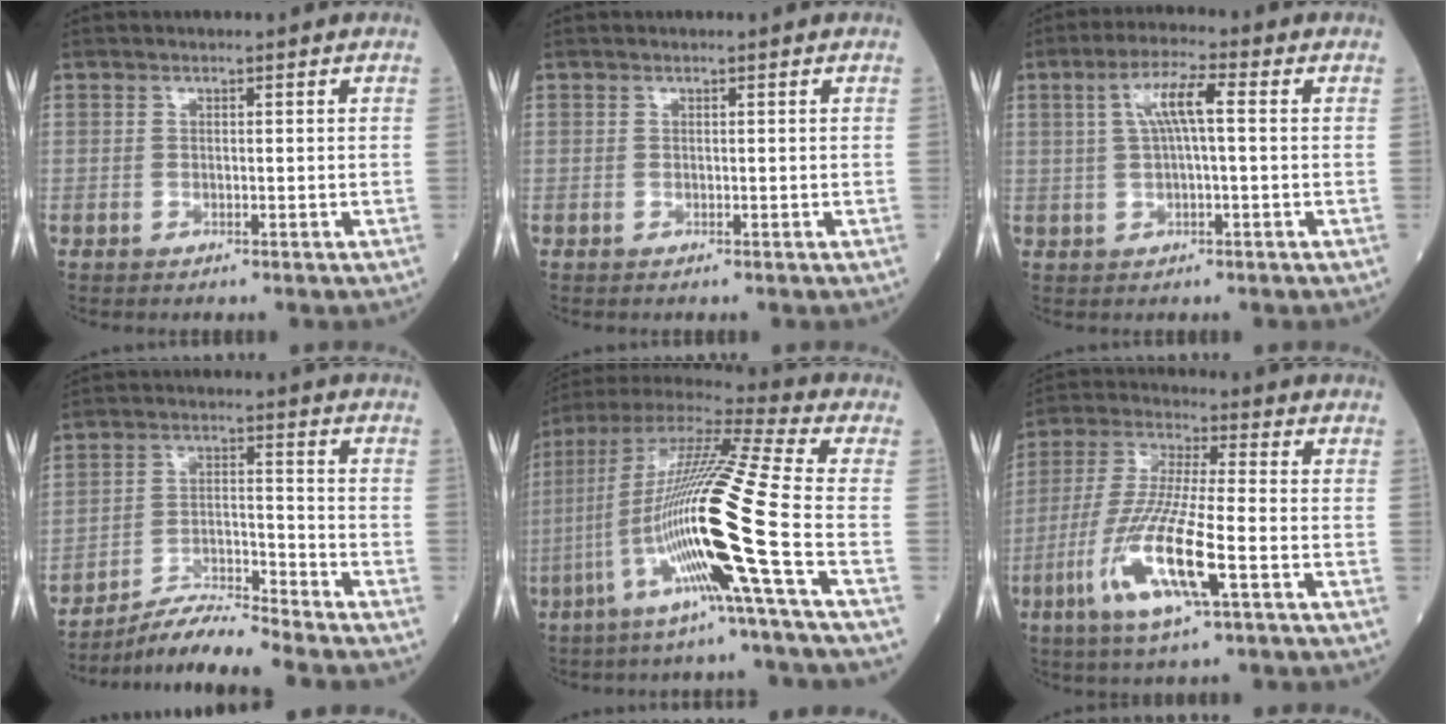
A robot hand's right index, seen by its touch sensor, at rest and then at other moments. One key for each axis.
{"total": 0.0}
{"total": 6.0, "fx": 1.2, "fy": 0.8, "fz": 5.8, "tx": -0.116, "ty": 0.020, "tz": 0.022}
{"total": 7.8, "fx": -7.5, "fy": -1.4, "fz": 1.9, "tx": -0.037, "ty": -0.002, "tz": -0.136}
{"total": 21.3, "fx": -6.2, "fy": -1.8, "fz": 20.3, "tx": -0.412, "ty": -0.022, "tz": -0.134}
{"total": 13.9, "fx": -5.1, "fy": 1.1, "fz": 12.9, "tx": -0.270, "ty": -0.020, "tz": -0.097}